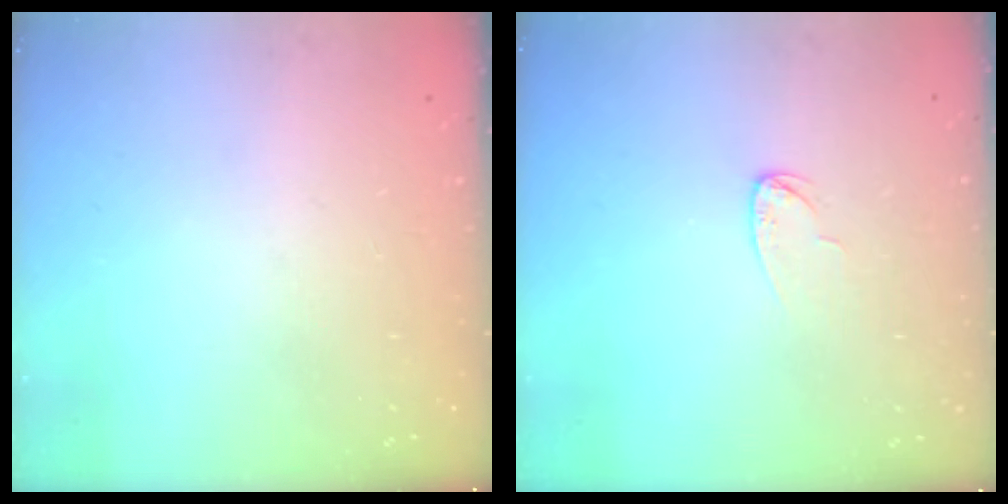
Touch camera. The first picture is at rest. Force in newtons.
{"total": 3.9, "press": 3.9, "slide": 0.3}